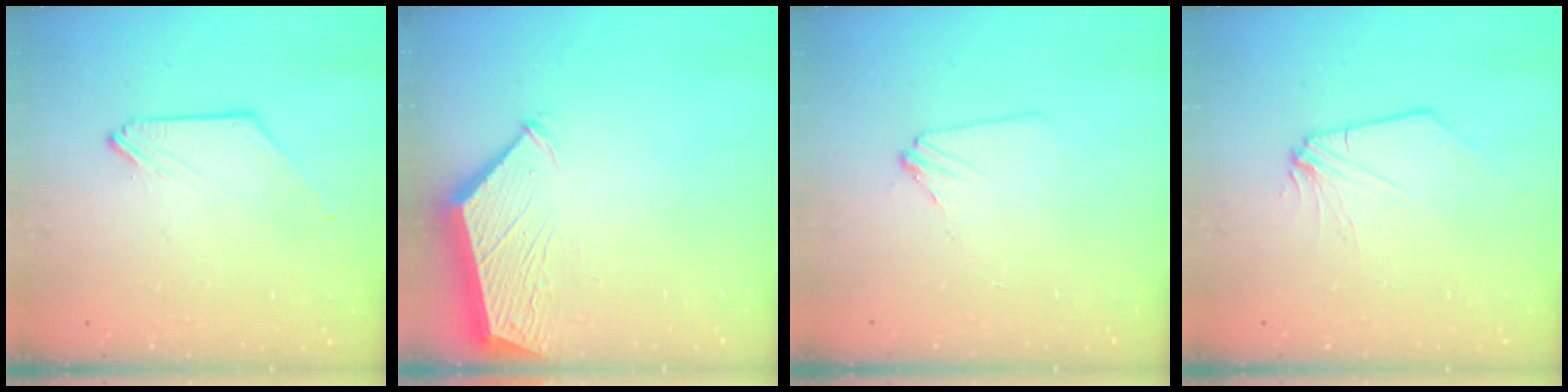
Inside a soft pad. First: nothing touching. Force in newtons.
{"total": 3.4, "press": 3.3, "slide": 0.5}
{"total": 2.3, "press": 2.3, "slide": 0.2}
{"total": 2.1, "press": 2.1, "slide": 0.2}